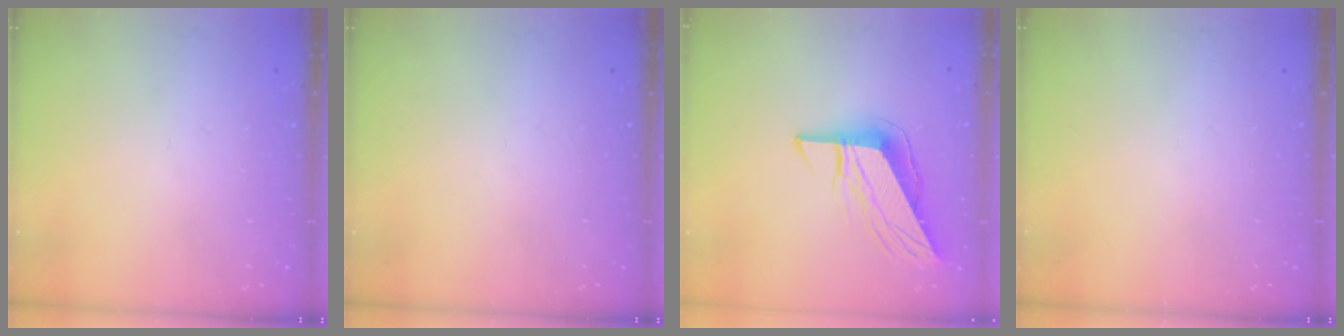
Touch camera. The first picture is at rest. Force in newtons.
{"total": 0.0}
{"total": 9.9, "press": 9.9, "slide": 0.9}
{"total": 0.0}